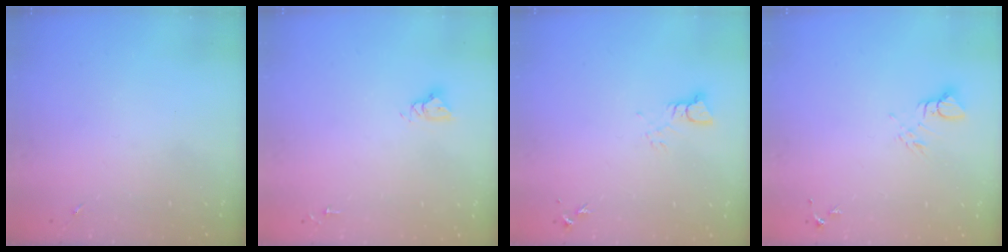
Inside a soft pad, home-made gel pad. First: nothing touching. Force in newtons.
{"total": 4.8, "press": 4.7, "slide": 0.4}
{"total": 3.3, "press": 3.3, "slide": 0.4}
{"total": 5.0, "press": 4.9, "slide": 0.5}